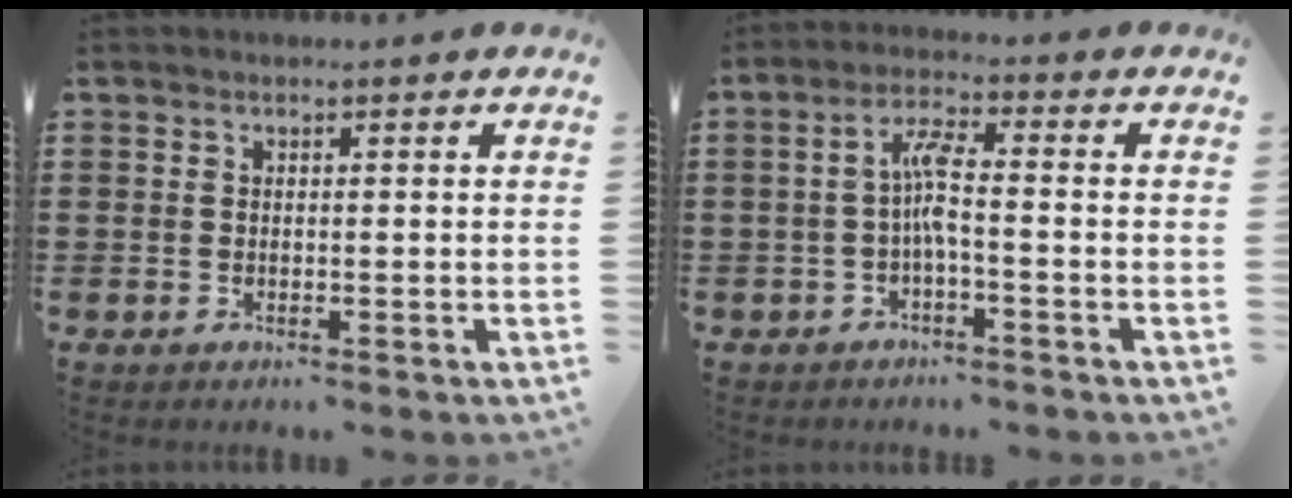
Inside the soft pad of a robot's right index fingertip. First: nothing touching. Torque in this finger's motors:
{"motor_torque": [1.01, -0.48, 0.16, 0.15]}